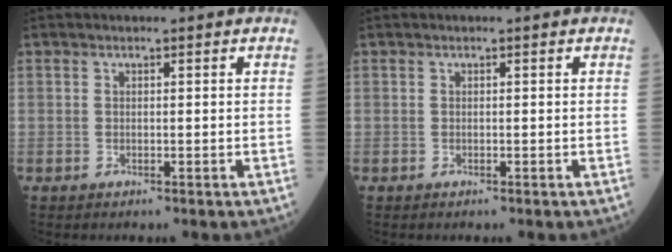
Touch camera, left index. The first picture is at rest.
{"total": 0.0}